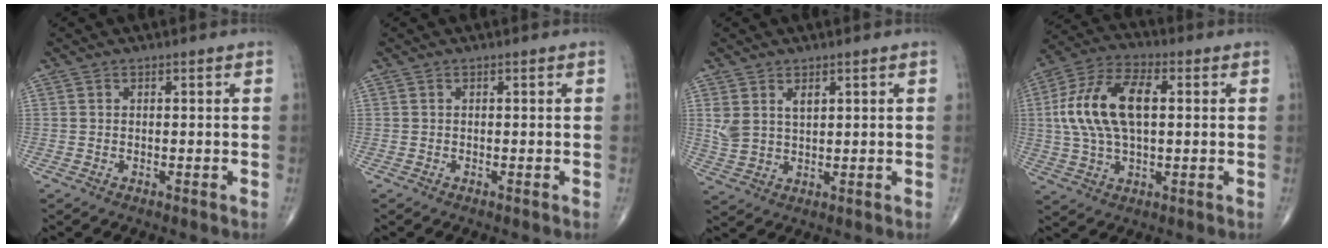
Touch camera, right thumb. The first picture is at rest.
{"total": 0.0}
{"total": 5.2, "force": [2.2, 3.2, 3.5], "torque": [-0.064, -0.007, 0.053]}
{"total": 15.7, "force": [2.0, 8.1, 13.3], "torque": [-0.266, 0.021, 0.034]}